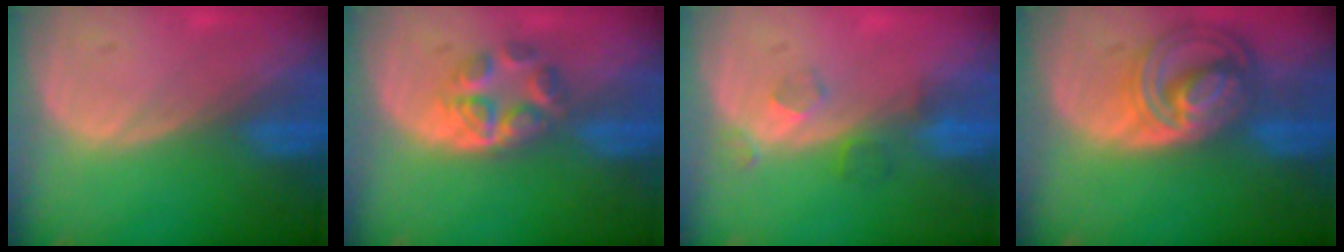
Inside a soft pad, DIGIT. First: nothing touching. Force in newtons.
{"total": 5.0, "press": 4.8, "slide": 1.3}
{"total": 3.3, "press": 2.8, "slide": 1.7}
{"total": 8.7, "press": 7.5, "slide": 4.3}